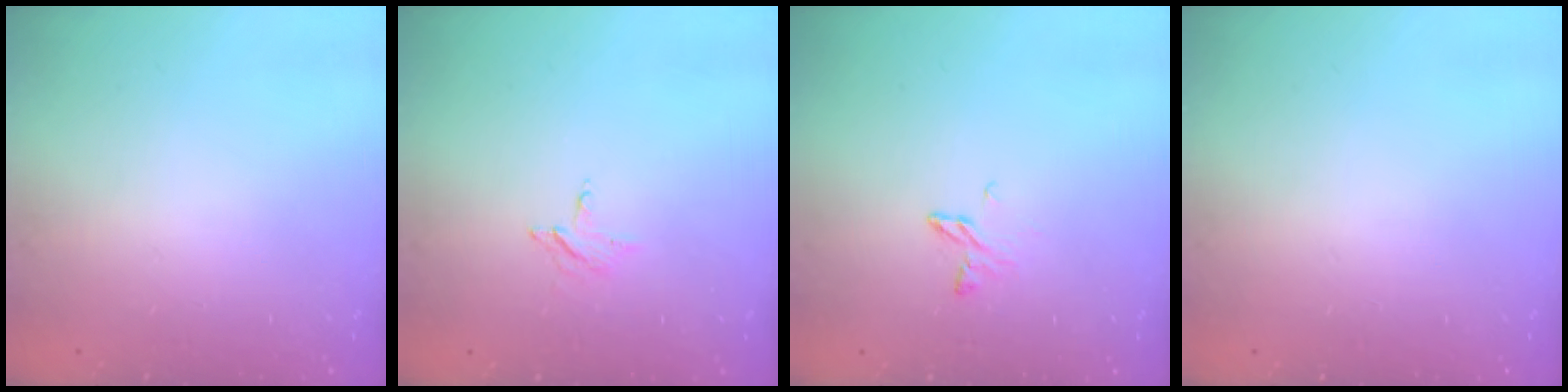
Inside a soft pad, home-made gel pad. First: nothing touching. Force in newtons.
{"total": 2.3, "press": 2.2, "slide": 0.3}
{"total": 5.4, "press": 5.3, "slide": 0.5}
{"total": 0.0}